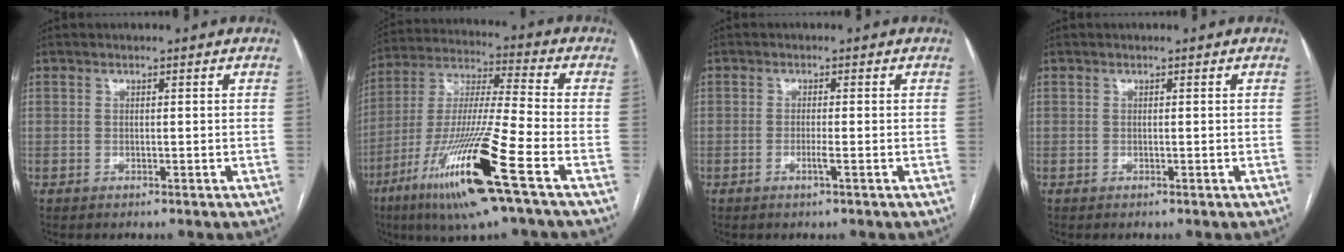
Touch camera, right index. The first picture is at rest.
{"total": 19.4, "force": [-9.1, -0.3, 17.1], "torque": [-0.355, -0.039, -0.174]}
{"total": 1.5, "force": [-0.7, -0.3, 1.4], "torque": [-0.027, -0.003, -0.013]}
{"total": 0.0}